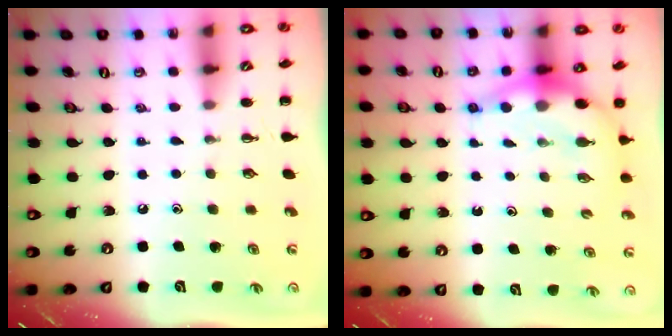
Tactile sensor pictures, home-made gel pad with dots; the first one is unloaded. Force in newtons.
{"total": 7.4, "press": 7.3, "slide": 1.4}